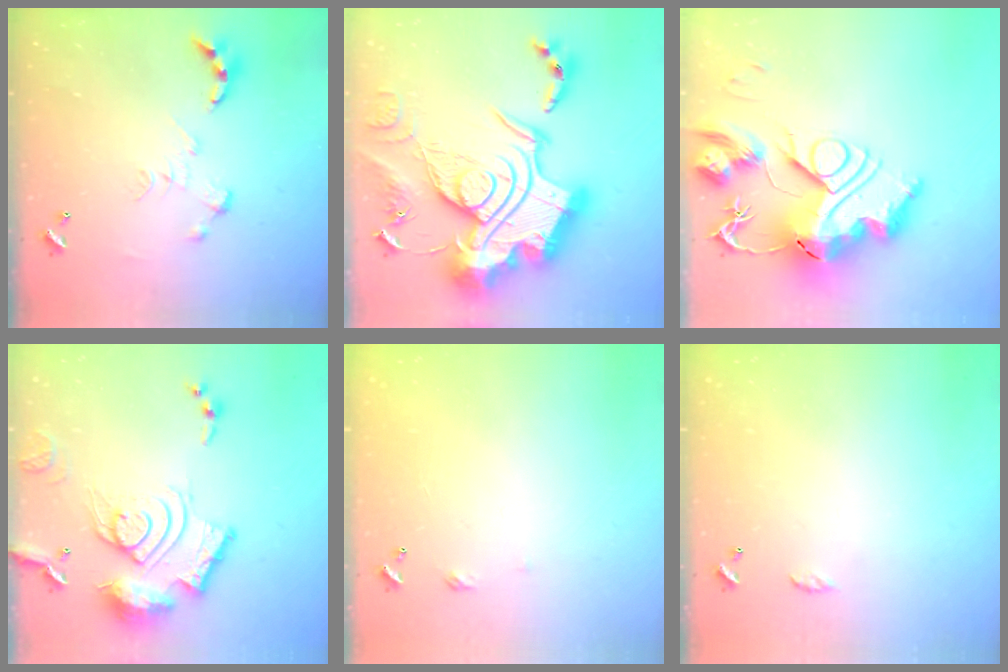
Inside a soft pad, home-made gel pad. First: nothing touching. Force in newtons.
{"total": 0.6, "press": 0.6, "slide": 0.0}
{"total": 0.7, "press": 0.7, "slide": 0.0}
{"total": 20.1, "press": 20.0, "slide": 1.9}
{"total": 2.7, "press": 2.6, "slide": 0.4}
{"total": 3.0, "press": 3.0, "slide": 0.5}